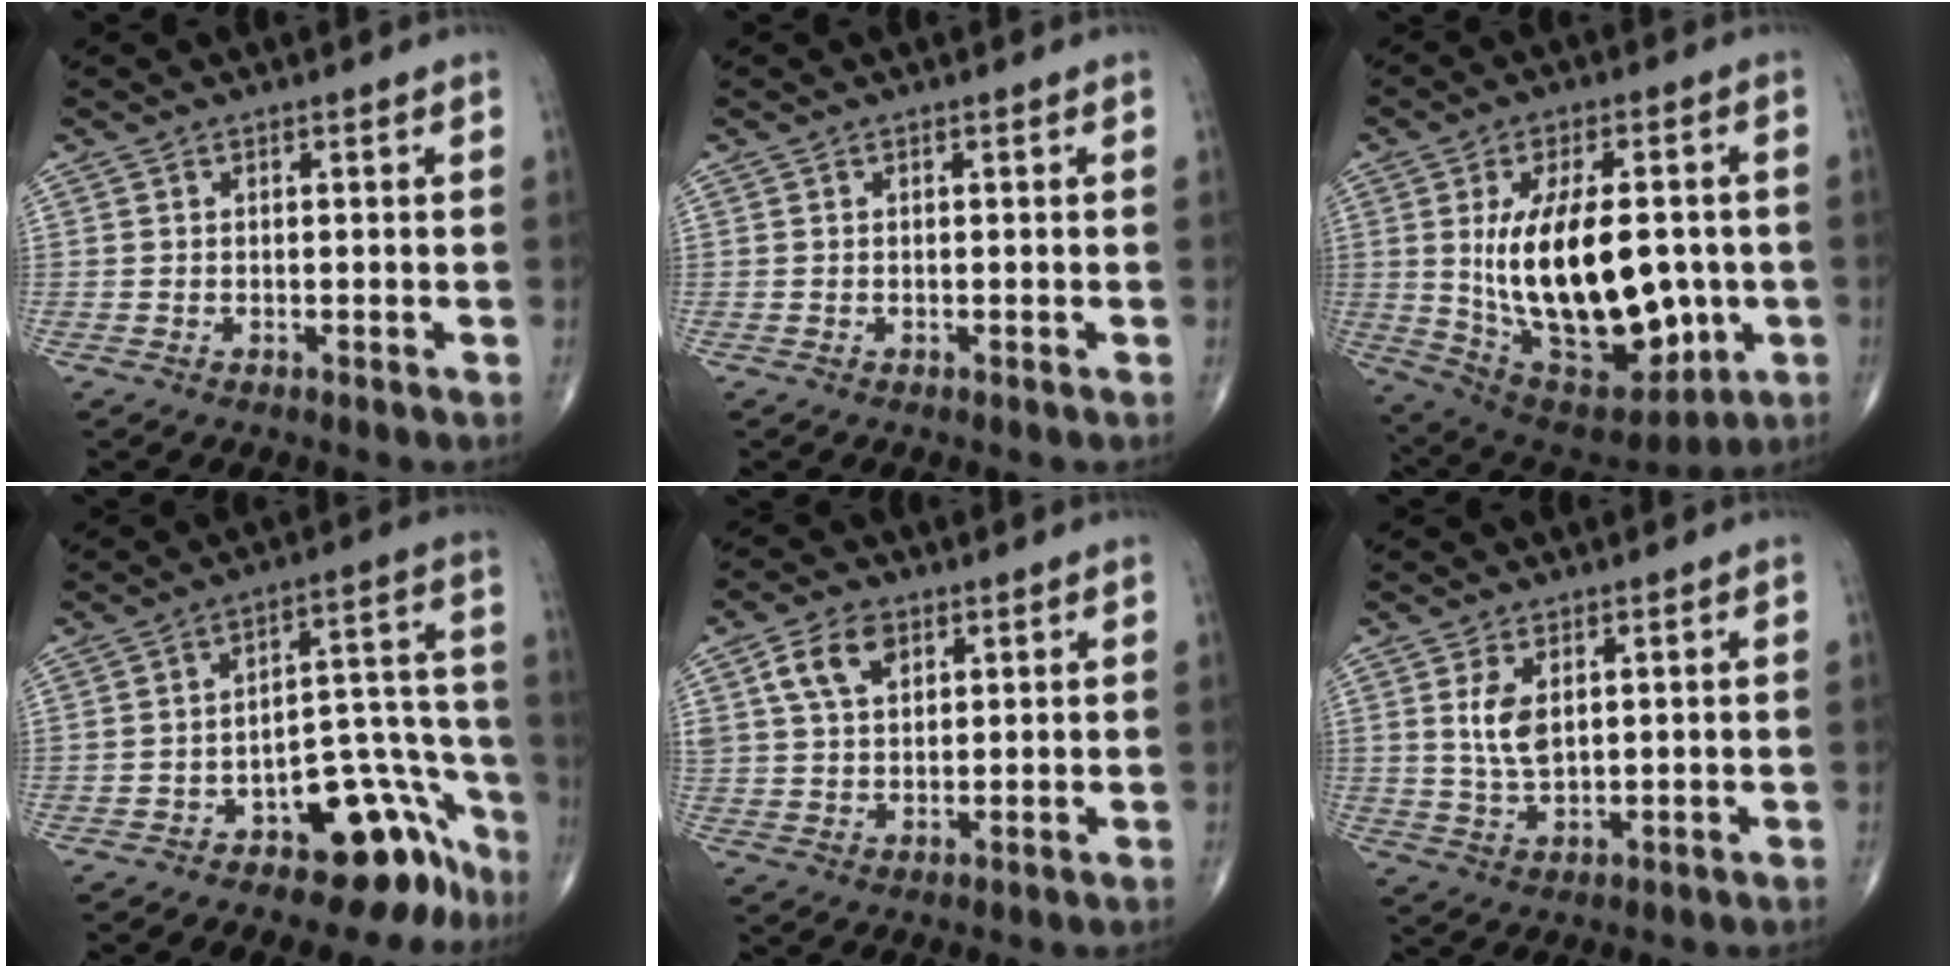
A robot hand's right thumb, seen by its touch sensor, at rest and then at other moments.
{"total": 0.0}
{"total": 24.7, "force": [-1.0, 12.9, 21.0], "torque": [-0.331, -0.008, 0.017]}
{"total": 14.7, "force": [-9.6, 7.2, 8.5], "torque": [-0.034, 0.127, -0.137]}
{"total": 7.8, "force": [3.5, 4.9, 4.9], "torque": [-0.079, -0.006, 0.066]}
{"total": 5.5, "force": [1.6, 2.9, 4.4], "torque": [-0.079, -0.011, 0.039]}